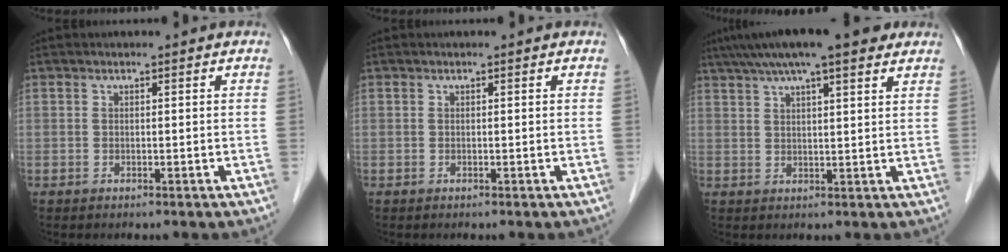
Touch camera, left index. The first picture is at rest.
{"total": 0.0}
{"total": 14.0, "force": [10.5, 2.2, 9.0], "torque": [-0.149, 0.045, 0.155]}